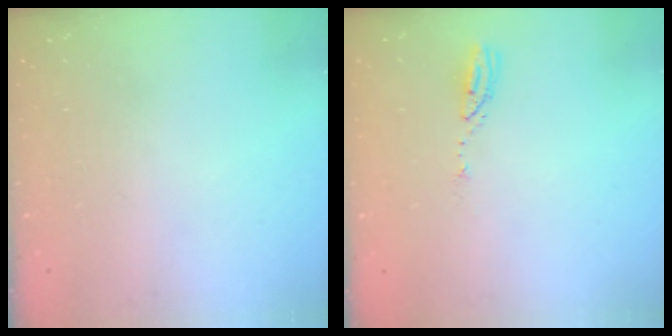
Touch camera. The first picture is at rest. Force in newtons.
{"total": 4.1, "press": 4.1, "slide": 0.3}